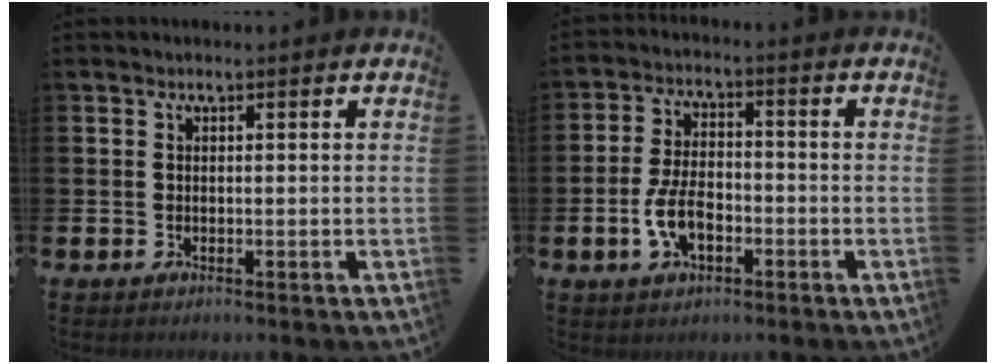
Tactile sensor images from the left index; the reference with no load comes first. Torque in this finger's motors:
{"motor_torque": [1.60, 0.54, 0.71, 0.16]}